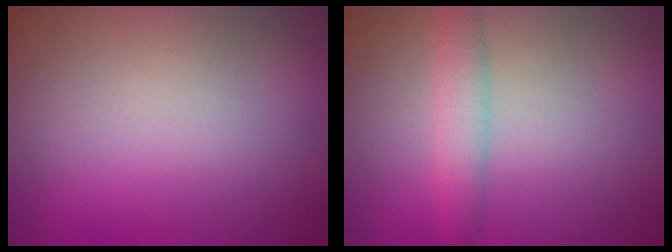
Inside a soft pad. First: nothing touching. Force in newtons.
{"total": 2.5, "press": 2.5, "slide": 0.1}